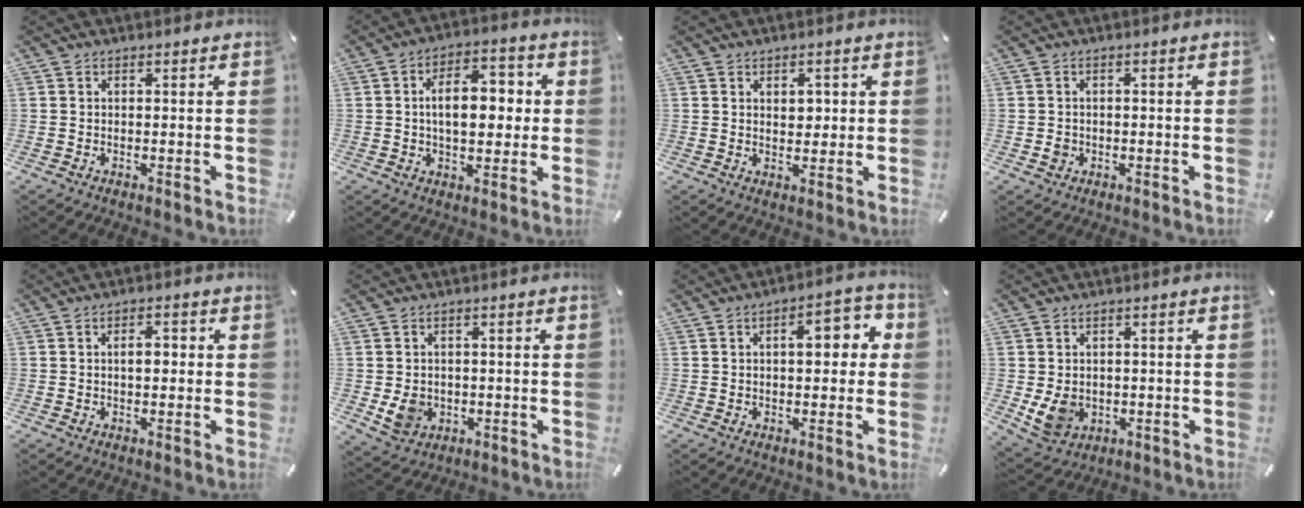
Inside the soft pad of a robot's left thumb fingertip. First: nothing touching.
{"total": 11.2, "force": [0.7, 6.9, 8.8], "torque": [-0.123, 0.001, 0.003]}
{"total": 2.9, "force": [0.8, 2.3, 1.5], "torque": [-0.009, -0.005, 0.007]}
{"total": 2.2, "force": [-0.6, 1.9, 0.8], "torque": [-0.016, 0.005, -0.012]}
{"total": 3.8, "force": [0.1, 2.3, 3.1], "torque": [-0.044, 0.003, -0.006]}
{"total": 6.2, "force": [-0.7, 5.5, 2.8], "torque": [-0.054, -0.003, -0.015]}
{"total": 8.4, "force": [1.2, 4.5, 7.0], "torque": [-0.078, -0.004, 0.008]}
{"total": 6.8, "force": [-0.4, 6.0, 3.3], "torque": [-0.079, -0.001, -0.008]}